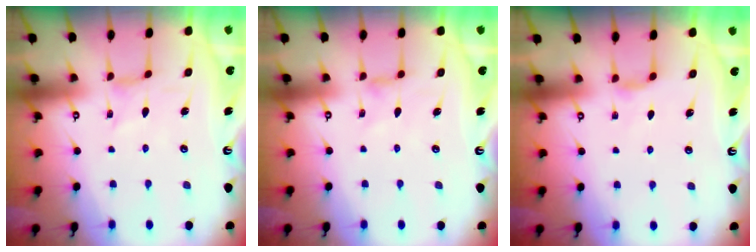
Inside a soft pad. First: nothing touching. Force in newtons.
{"total": 1.5, "press": 1.4, "slide": 0.3}
{"total": 1.9, "press": 1.9, "slide": 0.4}